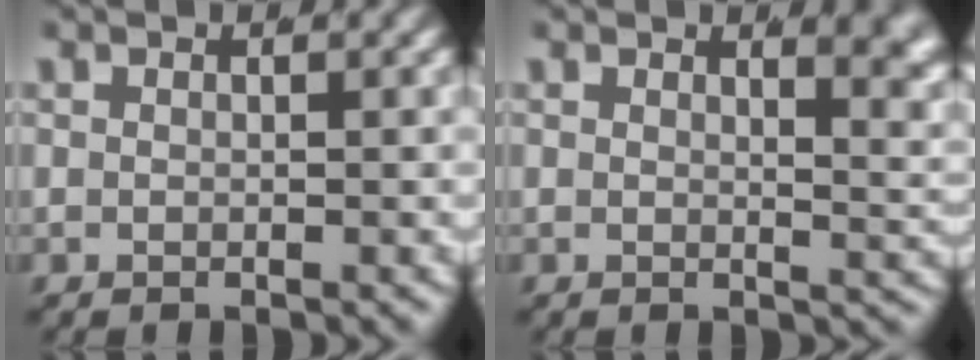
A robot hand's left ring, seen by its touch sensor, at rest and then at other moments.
{"total": 4.6, "force": [2.5, 1.3, 3.7], "torque": [-0.023, -0.001, 0.034]}